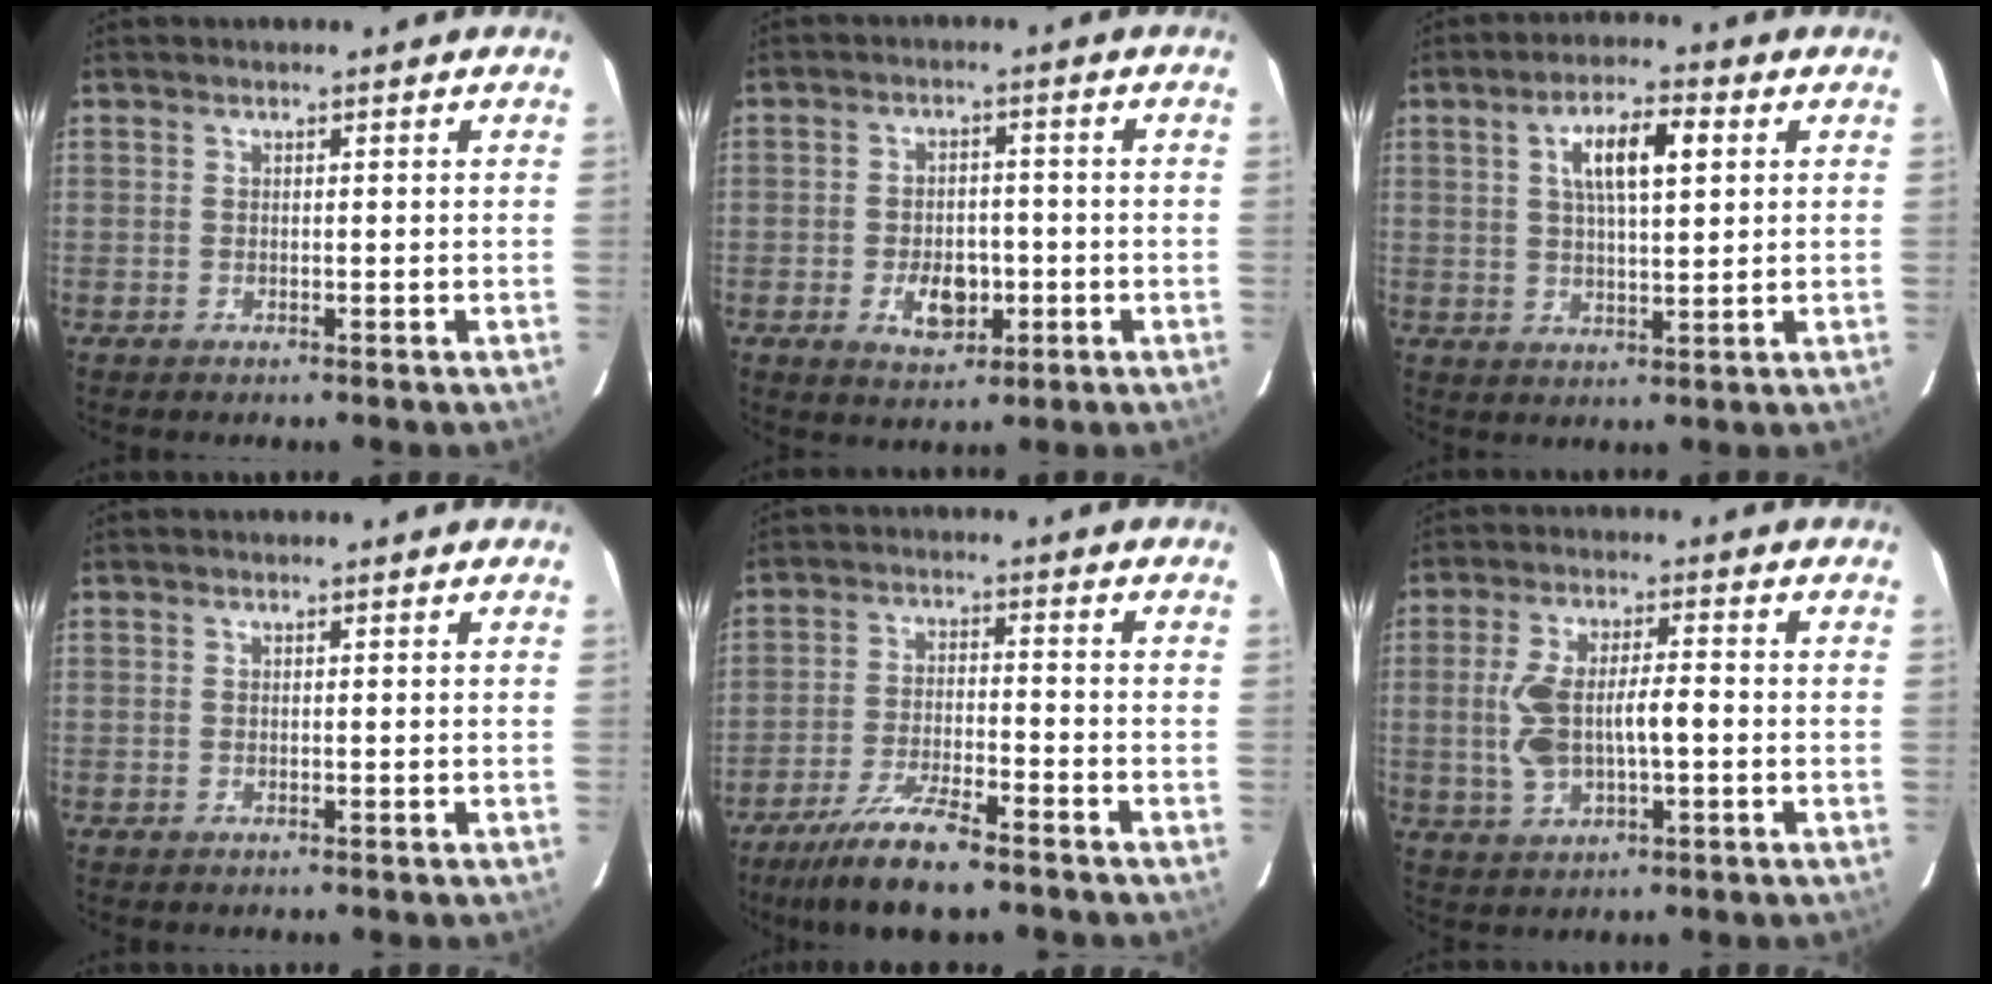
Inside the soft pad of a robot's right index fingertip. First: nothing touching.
{"total": 6.0, "force": [-1.9, 3.6, 4.5], "torque": [-0.072, 0.002, -0.023]}
{"total": 8.3, "force": [2.6, 2.2, 7.6], "torque": [-0.139, 0.015, 0.046]}
{"total": 0.0}
{"total": 9.8, "force": [-7.4, 1.0, 6.3], "torque": [-0.118, -0.026, -0.132]}
{"total": 8.9, "force": [-0.7, 3.2, 8.3], "torque": [-0.175, 0.017, -0.005]}